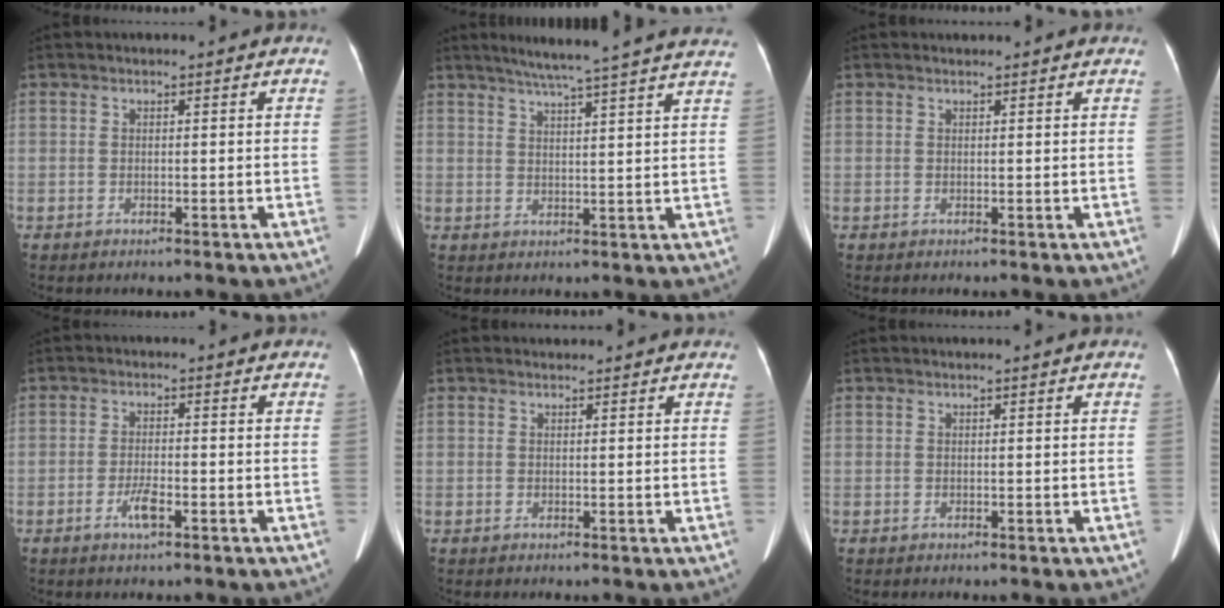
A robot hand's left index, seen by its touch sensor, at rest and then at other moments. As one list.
[{"total": 17.3, "force": [15.0, -0.8, 8.5], "torque": [-0.135, 0.000, 0.186]}, {"total": 1.3, "force": [1.2, 0.2, 0.1], "torque": [-0.012, 0.013, 0.014]}, {"total": 3.0, "force": [-1.6, 0.6, 2.5], "torque": [-0.049, -0.001, -0.029]}, {"total": 1.5, "force": [1.4, 0.4, 0.1], "torque": [-0.013, 0.012, 0.016]}, {"total": 0.0}]